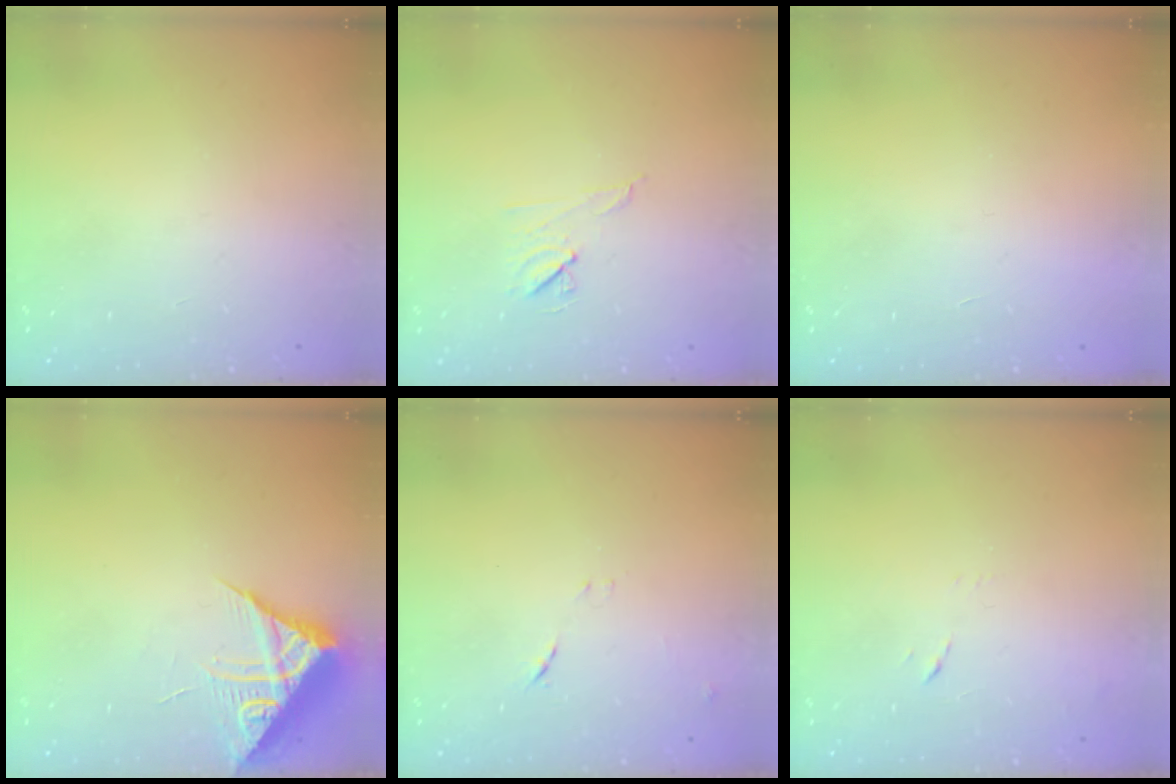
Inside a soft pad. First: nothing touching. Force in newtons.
{"total": 6.7, "press": 6.5, "slide": 1.7}
{"total": 1.7, "press": 1.7, "slide": 0.1}
{"total": 8.2, "press": 8.2, "slide": 0.7}
{"total": 7.2, "press": 7.2, "slide": 0.6}
{"total": 7.2, "press": 7.2, "slide": 0.6}